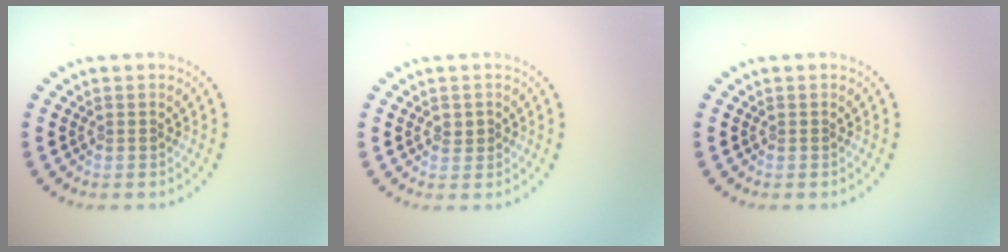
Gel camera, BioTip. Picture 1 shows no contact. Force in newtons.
{"total": 1.1, "press": 1.0, "slide": 0.4}
{"total": 0.0}